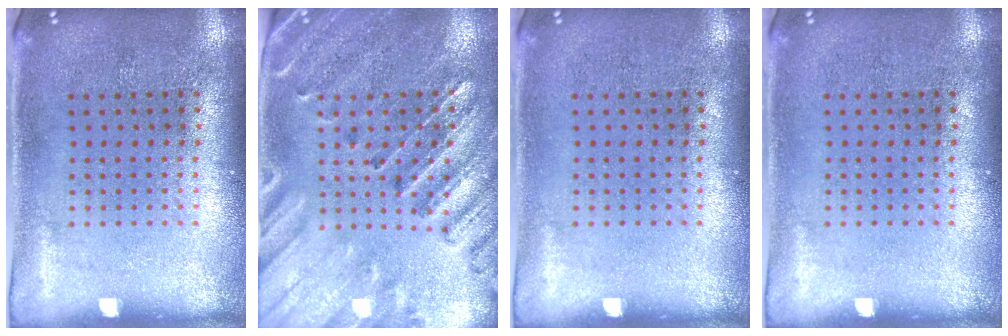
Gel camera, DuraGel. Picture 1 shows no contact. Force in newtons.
{"total": 2.9, "press": 2.7, "slide": 1.1}
{"total": 0.0}
{"total": 0.0}